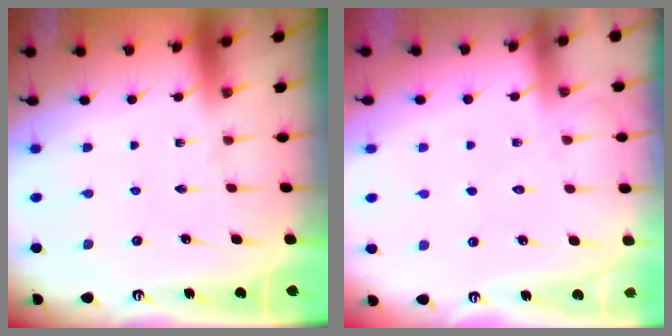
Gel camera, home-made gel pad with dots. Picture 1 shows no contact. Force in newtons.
{"total": 6.0, "press": 6.0, "slide": 0.8}